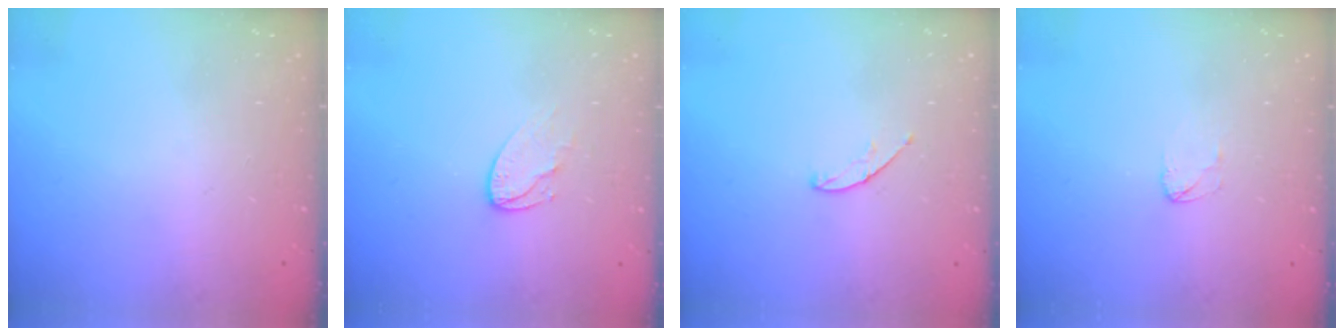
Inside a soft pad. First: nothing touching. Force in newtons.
{"total": 6.0, "press": 6.0, "slide": 0.4}
{"total": 4.4, "press": 4.3, "slide": 0.3}
{"total": 2.5, "press": 2.5, "slide": 0.1}